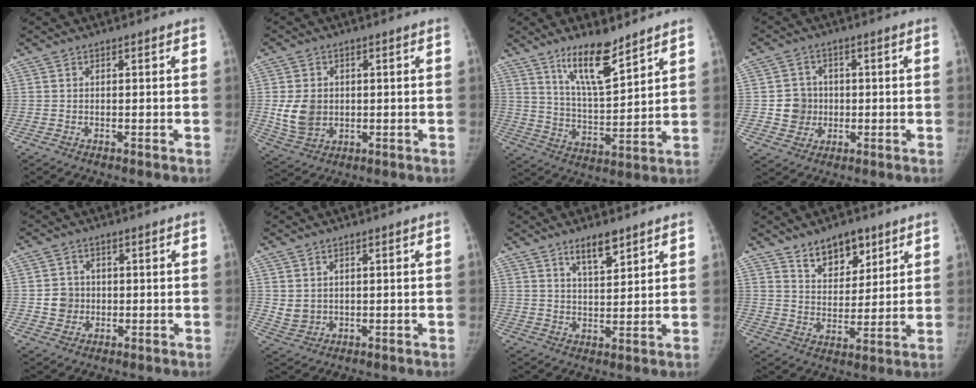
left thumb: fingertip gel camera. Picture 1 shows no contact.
{"total": 7.5, "force": [0.2, 5.9, 4.5], "torque": [-0.069, -0.006, 0.016]}
{"total": 12.0, "force": [8.5, 3.1, 7.9], "torque": [-0.123, -0.065, 0.159]}
{"total": 6.0, "force": [-0.3, 5.8, 1.5], "torque": [0.002, 0.009, -0.002]}
{"total": 4.2, "force": [-0.1, 4.1, 1.1], "torque": [0.003, 0.006, 0.000]}
{"total": 3.1, "force": [0.9, 2.7, 1.4], "torque": [-0.017, -0.011, 0.027]}
{"total": 6.0, "force": [4.2, 1.9, 3.9], "torque": [-0.052, -0.030, 0.073]}
{"total": 10.1, "force": [6.6, 5.5, 5.3], "torque": [-0.047, -0.044, 0.115]}